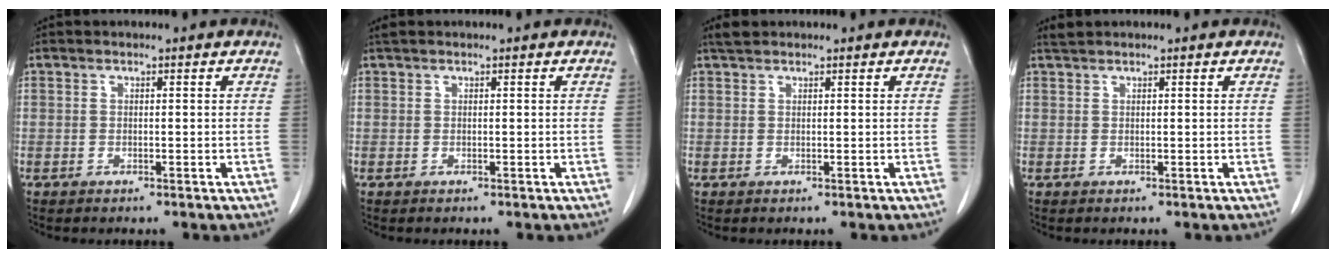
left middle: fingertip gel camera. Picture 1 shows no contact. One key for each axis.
{"total": 0.7, "fx": 0.7, "fy": -0.1, "fz": 0.3, "tx": -0.012, "ty": 0.014, "tz": 0.017}
{"total": 1.5, "fx": 1.4, "fy": 0.4, "fz": 0.5, "tx": -0.014, "ty": 0.010, "tz": 0.028}
{"total": 0.9, "fx": 0.9, "fy": -0.2, "fz": 0.1, "tx": -0.008, "ty": 0.007, "tz": 0.024}